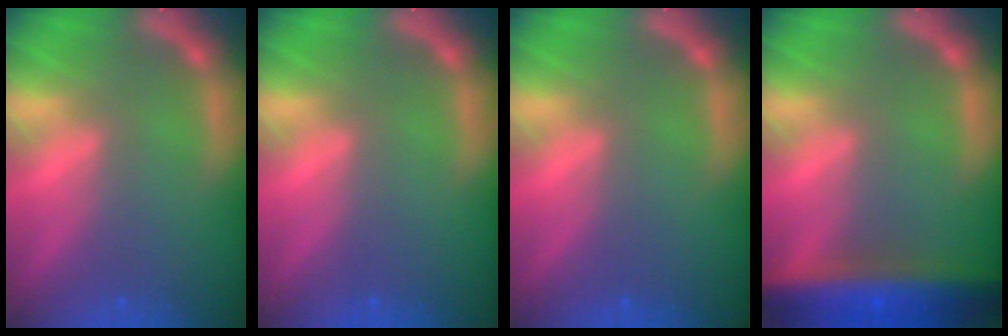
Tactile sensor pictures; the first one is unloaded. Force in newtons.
{"total": 0.0}
{"total": 0.0}
{"total": 10.0}